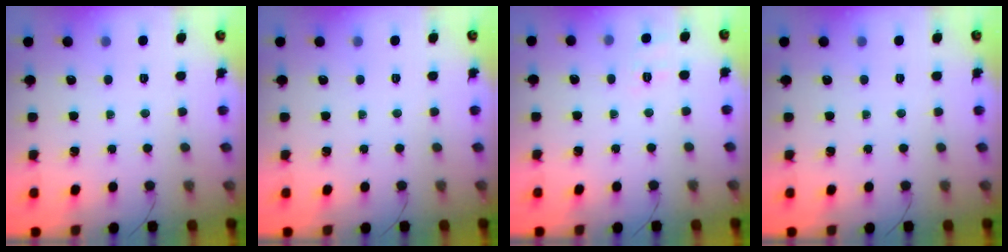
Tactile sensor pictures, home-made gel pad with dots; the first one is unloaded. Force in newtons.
{"total": 0.0}
{"total": 2.5, "press": 1.6, "slide": 1.9}
{"total": 0.0}